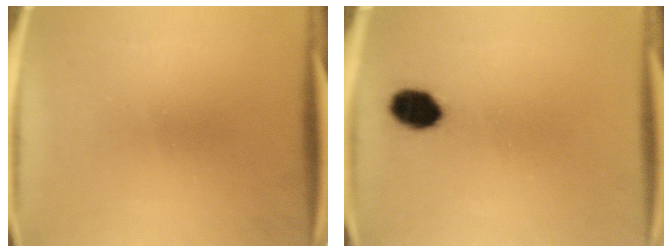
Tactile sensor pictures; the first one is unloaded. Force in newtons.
{"total": 6.4}